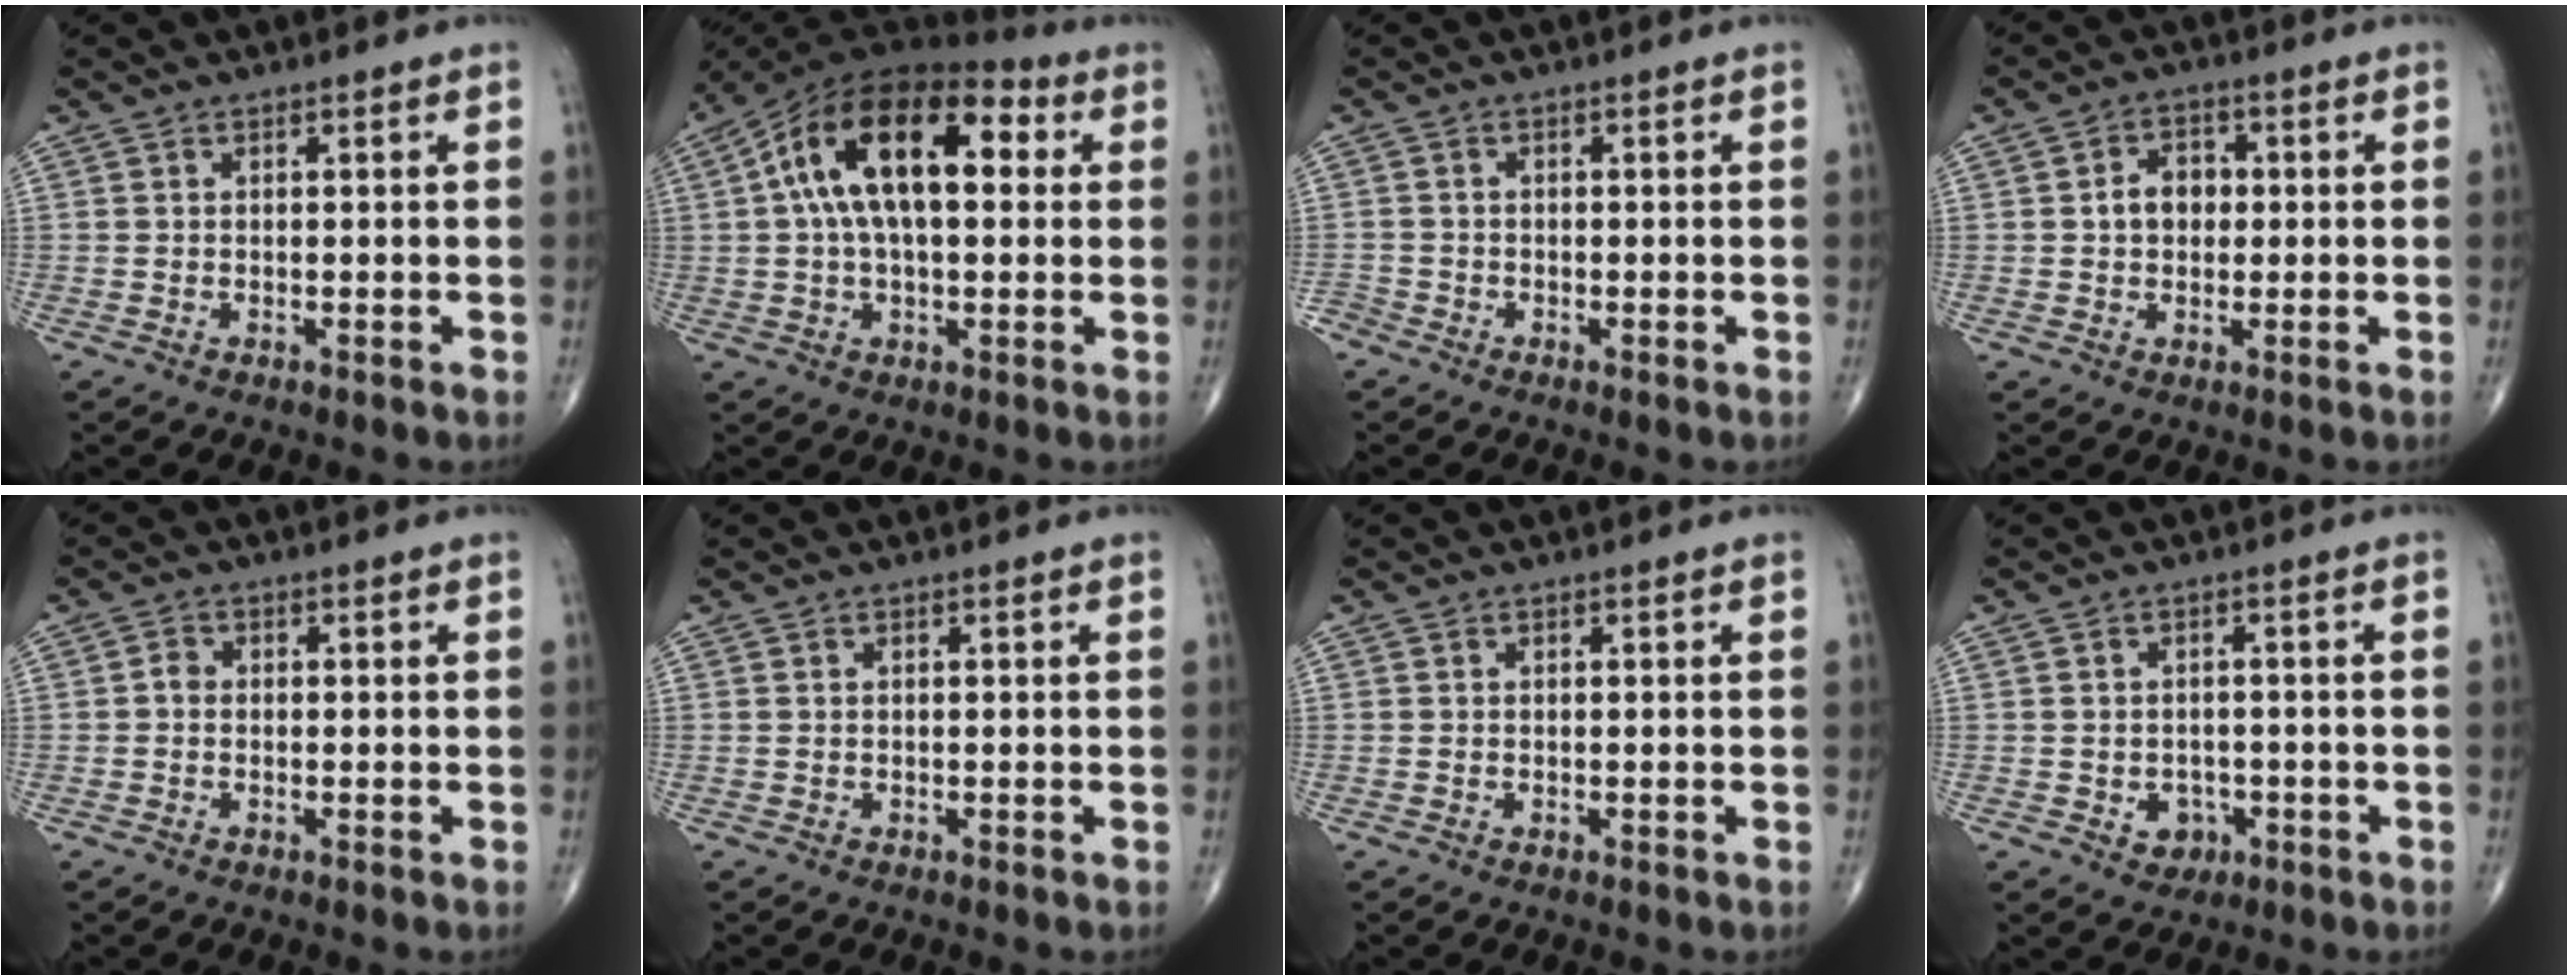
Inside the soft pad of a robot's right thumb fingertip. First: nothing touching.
{"total": 19.3, "force": [3.9, 10.1, 16.0], "torque": [-0.266, 0.033, 0.052]}
{"total": 1.8, "force": [-1.4, 1.0, 0.4], "torque": [-0.004, -0.002, -0.031]}
{"total": 5.2, "force": [0.3, 4.0, 3.3], "torque": [-0.035, 0.013, 0.000]}
{"total": 1.4, "force": [-0.3, 1.2, 0.8], "torque": [-0.006, 0.004, -0.009]}
{"total": 0.0}
{"total": 0.0}
{"total": 3.7, "force": [-1.2, 3.1, 1.6], "torque": [-0.001, 0.007, -0.011]}